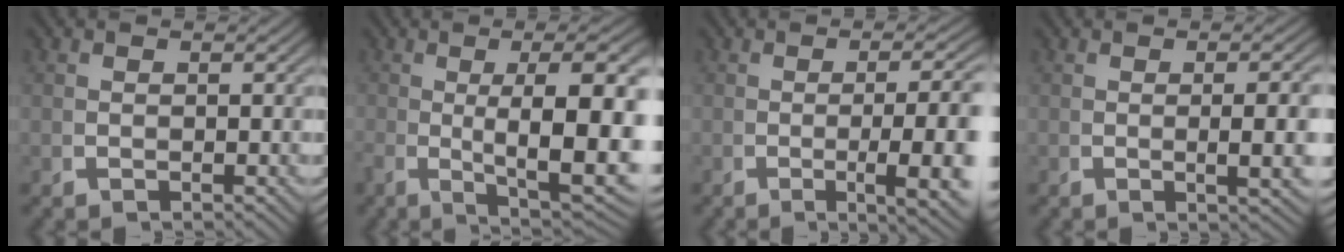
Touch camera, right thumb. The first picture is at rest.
{"total": 10.9, "force": [-1.4, 4.8, 9.7], "torque": [-0.153, -0.028, -0.002]}
{"total": 7.7, "force": [-2.0, 2.5, 7.0], "torque": [-0.111, -0.008, -0.021]}
{"total": 4.0, "force": [-0.2, 0.7, 3.9], "torque": [-0.054, 0.005, -0.002]}